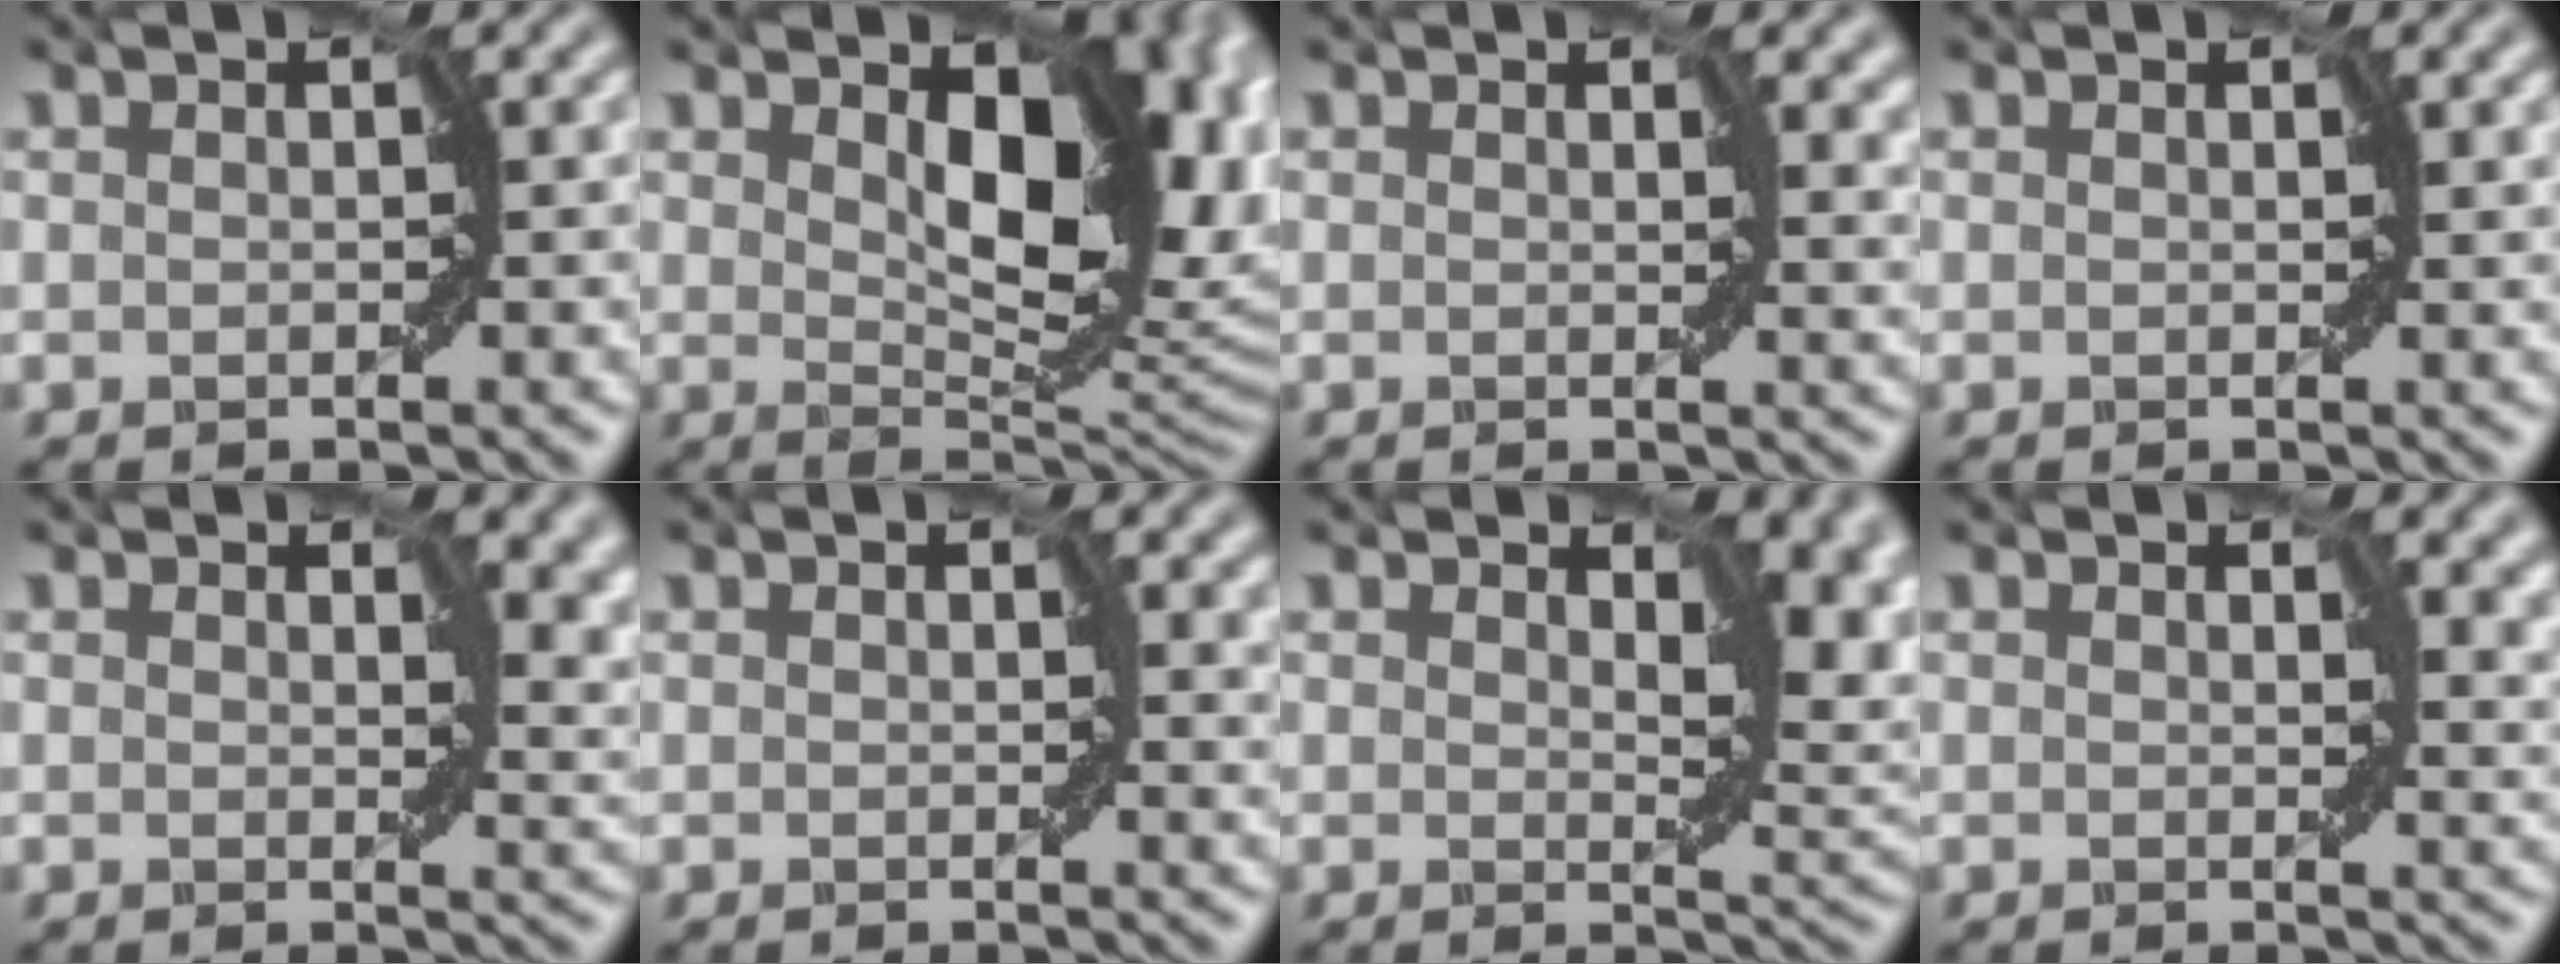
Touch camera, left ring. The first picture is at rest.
{"total": 13.1, "force": [2.2, 6.9, 10.9], "torque": [-0.154, -0.012, 0.042]}
{"total": 2.8, "force": [0.9, 1.8, 1.9], "torque": [-0.017, -0.001, 0.005]}
{"total": 0.5, "force": [0.3, 0.3, 0.3], "torque": [-0.003, -0.002, 0.001]}
{"total": 5.6, "force": [1.4, 3.6, 4.1], "torque": [-0.038, -0.004, 0.012]}
{"total": 1.9, "force": [0.4, 1.1, 1.4], "torque": [-0.015, -0.004, 0.001]}
{"total": 7.2, "force": [1.6, 3.6, 6.0], "torque": [-0.079, -0.006, 0.023]}
{"total": 3.9, "force": [1.1, 2.5, 2.8], "torque": [-0.024, -0.002, 0.007]}